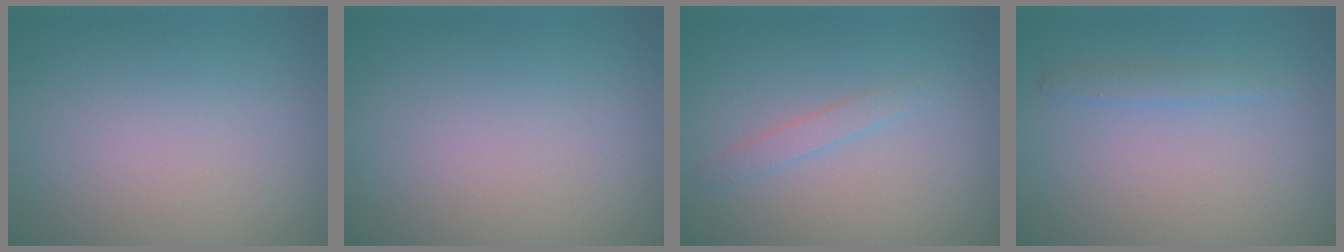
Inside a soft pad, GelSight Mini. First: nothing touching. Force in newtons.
{"total": 0.0}
{"total": 1.2, "press": 1.2, "slide": 0.1}
{"total": 1.1, "press": 1.1, "slide": 0.0}